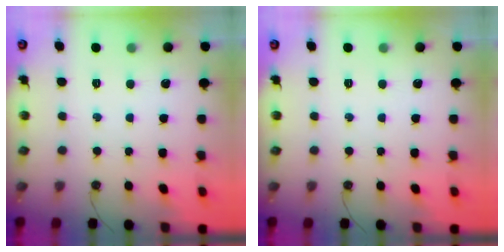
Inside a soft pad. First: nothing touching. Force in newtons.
{"total": 0.0}